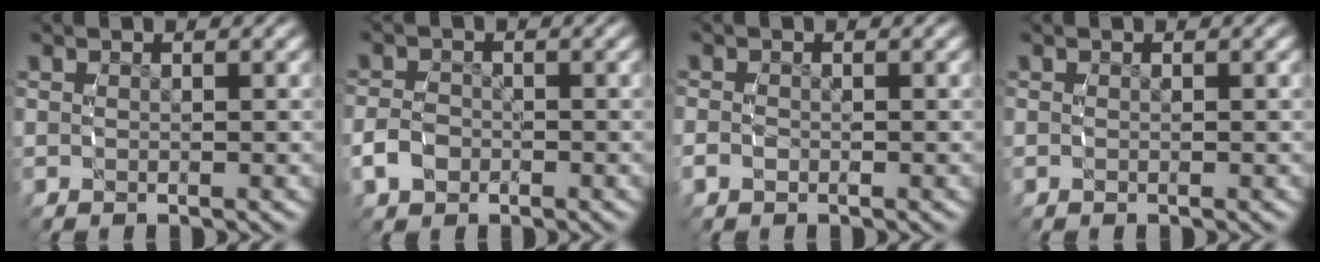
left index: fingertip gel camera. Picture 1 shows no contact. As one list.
[{"total": 2.2, "force": [-1.3, 1.7, 0.5], "torque": [-0.019, -0.002, -0.026]}, {"total": 1.6, "force": [-0.8, 1.4, 0.3], "torque": [-0.023, -0.009, -0.011]}, {"total": 0.8, "force": [-0.2, 0.7, 0.4], "torque": [-0.016, -0.004, -0.003]}]